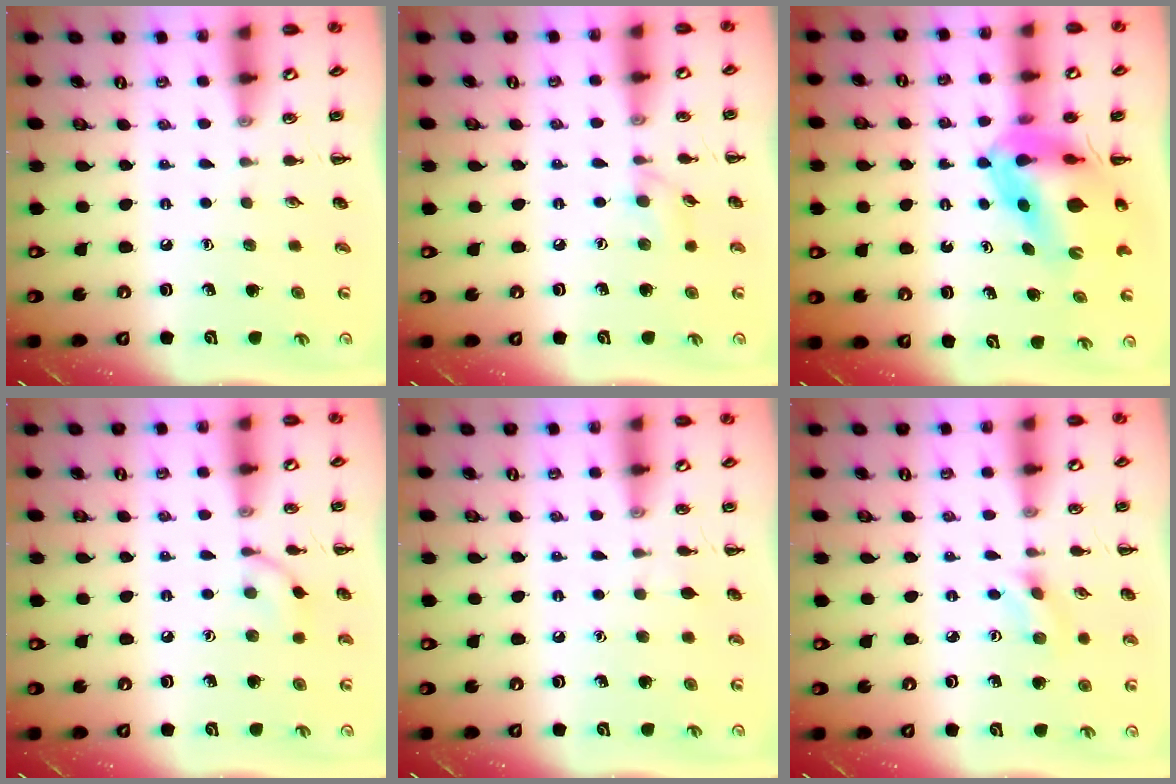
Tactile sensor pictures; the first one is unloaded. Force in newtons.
{"total": 6.9, "press": 6.5, "slide": 2.3}
{"total": 9.5, "press": 9.1, "slide": 2.7}
{"total": 5.9, "press": 5.8, "slide": 1.1}
{"total": 3.3, "press": 3.1, "slide": 1.3}
{"total": 2.0, "press": 1.9, "slide": 0.8}